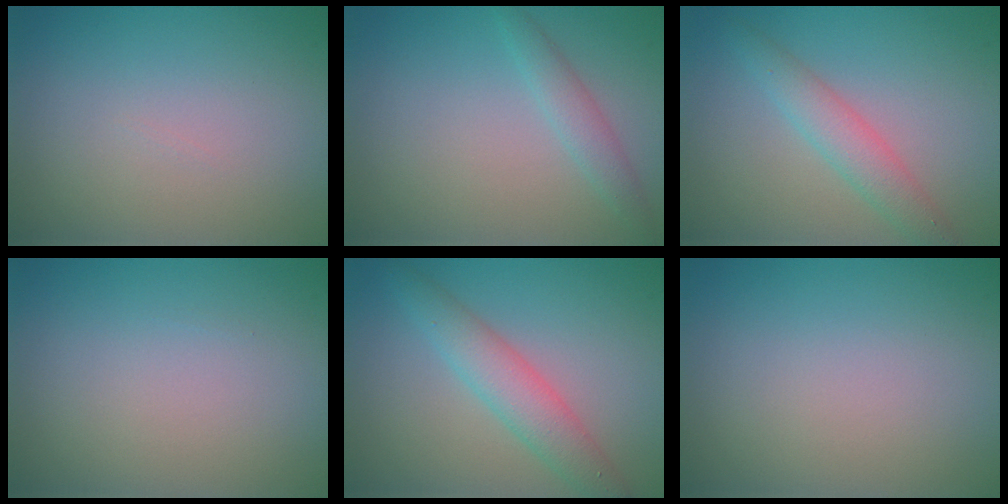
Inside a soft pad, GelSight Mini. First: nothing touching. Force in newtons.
{"total": 1.7, "press": 1.7, "slide": 0.0}
{"total": 2.9, "press": 2.9, "slide": 0.1}
{"total": 0.0}
{"total": 3.7, "press": 3.7, "slide": 0.1}
{"total": 0.0}